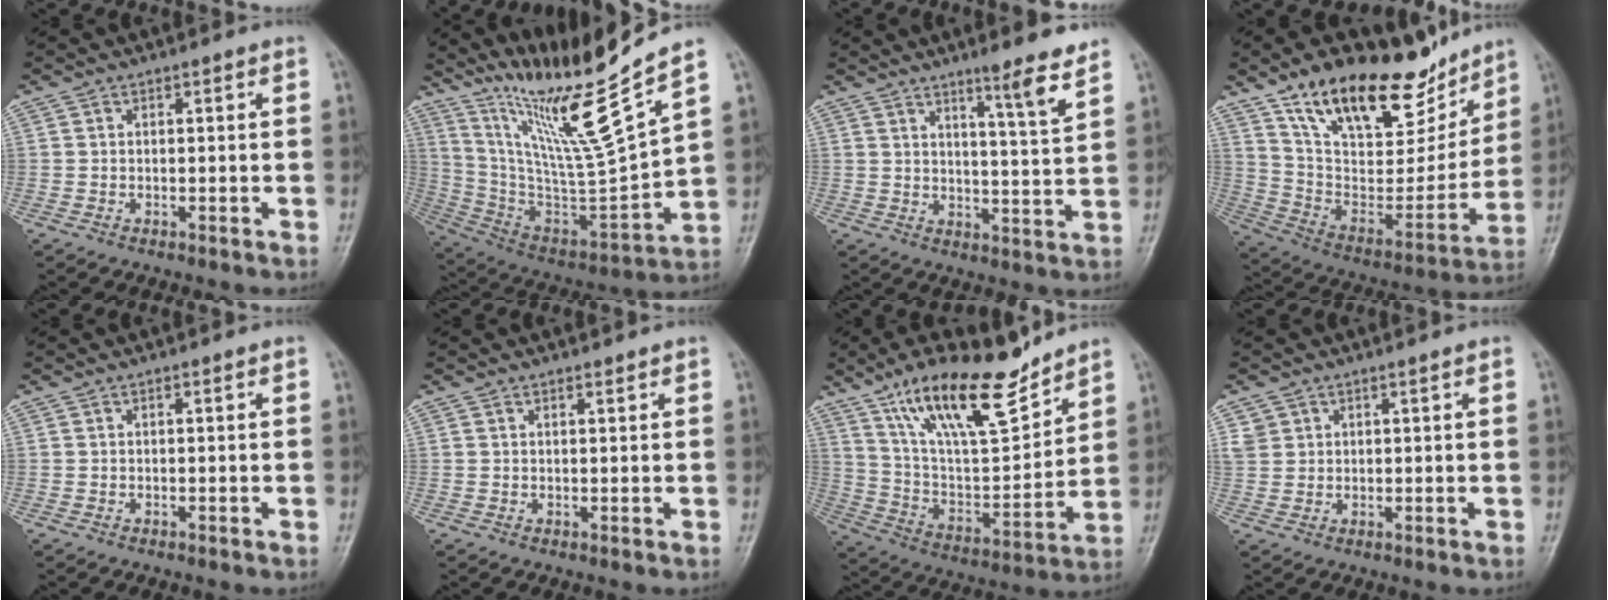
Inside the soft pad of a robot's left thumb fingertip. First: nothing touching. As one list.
[{"total": 20.2, "force": [15.3, -0.6, 13.2], "torque": [-0.204, -0.105, 0.290]}, {"total": 8.1, "force": [5.7, 0.2, 5.7], "torque": [-0.078, -0.044, 0.084]}, {"total": 25.9, "force": [17.4, 11.4, 15.5], "torque": [-0.204, -0.060, 0.295]}, {"total": 0.0}, {"total": 0.8, "force": [0.7, 0.3, 0.2], "torque": [-0.004, -0.007, 0.012]}, {"total": 20.8, "force": [14.5, 6.7, 13.3], "torque": [-0.189, -0.070, 0.260]}, {"total": 2.7, "force": [1.5, 2.2, 0.6], "torque": [0.004, -0.001, 0.030]}]